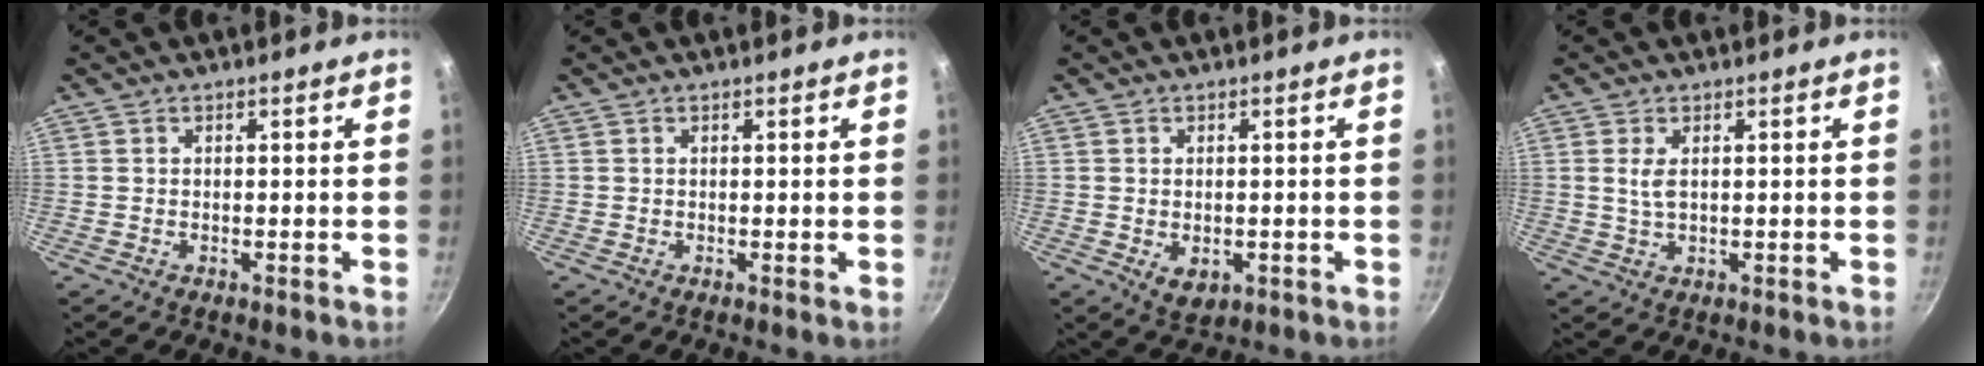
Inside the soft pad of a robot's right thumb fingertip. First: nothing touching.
{"total": 0.0}
{"total": 3.7, "force": [-0.6, 2.6, 2.6], "torque": [-0.038, -0.008, -0.003]}
{"total": 3.0, "force": [0.7, 1.5, 2.5], "torque": [-0.046, -0.004, 0.016]}